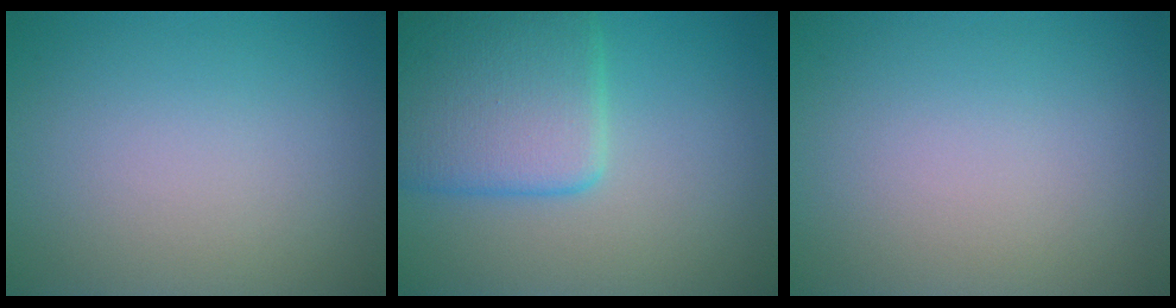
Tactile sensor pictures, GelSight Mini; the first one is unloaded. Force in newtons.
{"total": 6.8, "press": 6.8, "slide": 0.4}
{"total": 0.0}